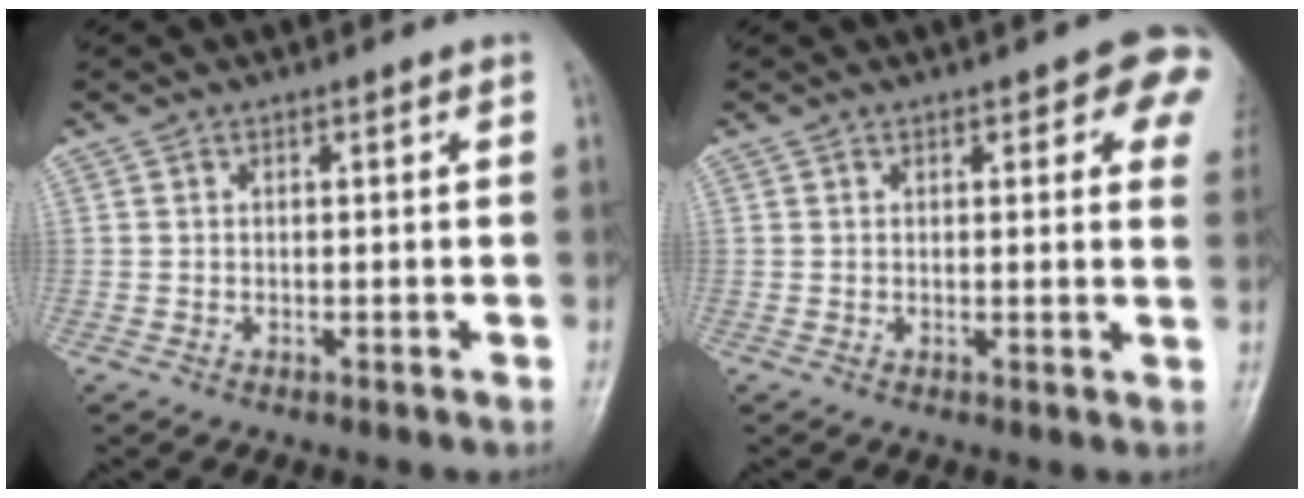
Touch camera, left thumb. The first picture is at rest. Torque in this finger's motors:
{"motor_torque": [0.31, 0.48, 0.12, -0.16, 0.01]}